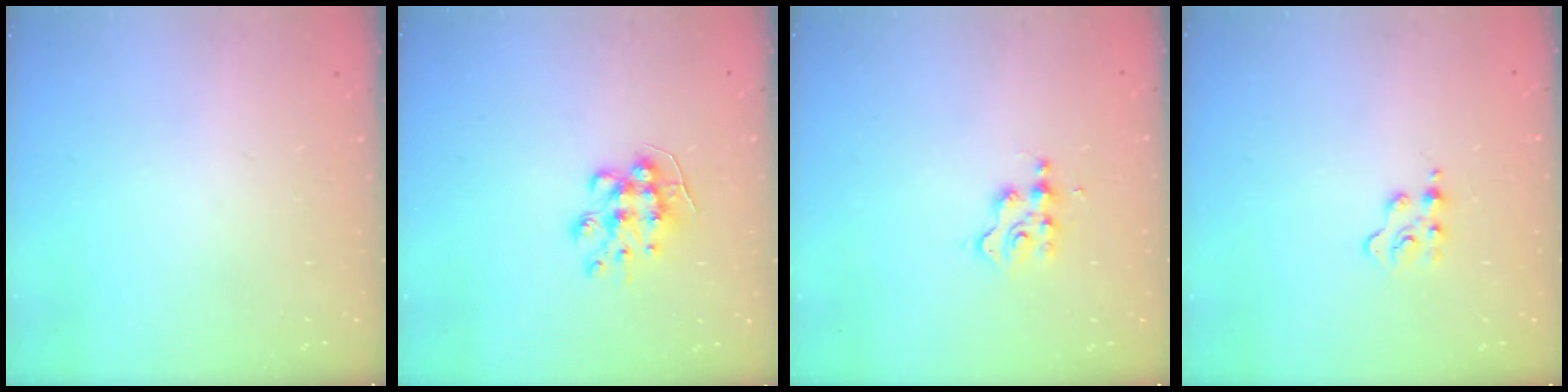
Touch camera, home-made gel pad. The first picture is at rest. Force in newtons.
{"total": 9.0, "press": 9.0, "slide": 0.1}
{"total": 3.0, "press": 3.0, "slide": 0.3}
{"total": 3.1, "press": 3.0, "slide": 0.4}